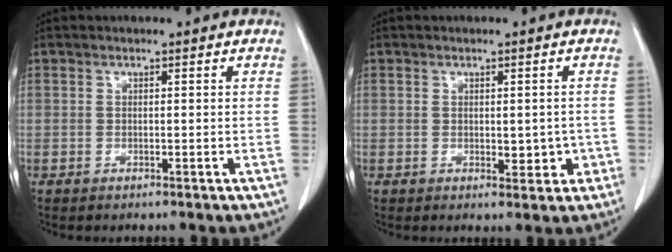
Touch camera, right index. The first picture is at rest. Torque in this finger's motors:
{"motor_torque": [-0.09, 0.22, -0.05, 0.01]}